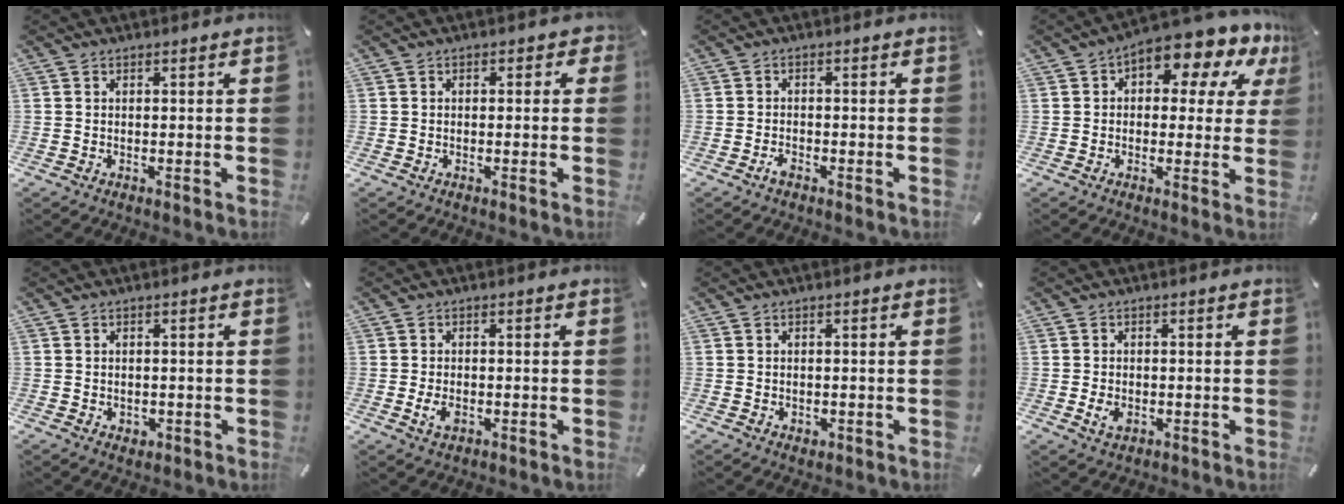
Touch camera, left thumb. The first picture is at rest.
{"total": 1.5, "force": [-0.4, 1.1, 0.9], "torque": [-0.009, 0.005, -0.010]}
{"total": 1.7, "force": [-1.2, 0.8, 0.9], "torque": [-0.018, 0.005, -0.023]}
{"total": 11.1, "force": [6.8, 5.2, 7.1], "torque": [-0.102, -0.051, 0.116]}
{"total": 1.2, "force": [-0.1, 1.1, 0.3], "torque": [-0.007, 0.005, -0.004]}
{"total": 3.0, "force": [-0.8, 1.7, 2.2], "torque": [-0.059, -0.006, -0.018]}
{"total": 0.9, "force": [-0.1, 0.8, 0.2], "torque": [-0.005, 0.004, -0.004]}
{"total": 2.6, "force": [-0.7, 1.8, 1.7], "torque": [-0.045, -0.003, -0.015]}